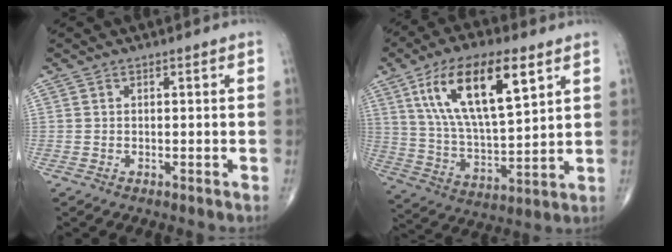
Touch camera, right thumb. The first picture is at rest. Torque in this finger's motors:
{"motor_torque": [0.73, 4.28, 1.94, 0.83, 0.22]}